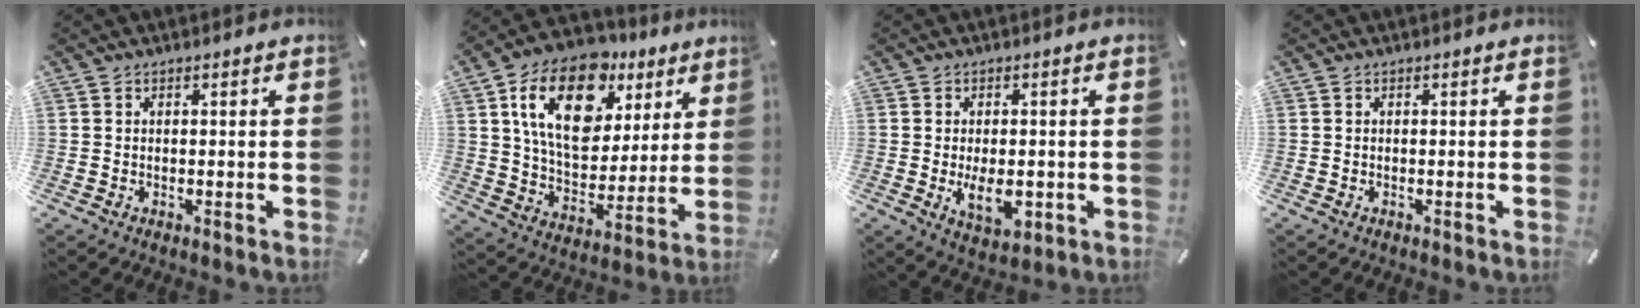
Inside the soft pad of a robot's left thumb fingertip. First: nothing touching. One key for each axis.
{"total": 20.1, "fx": 9.6, "fy": 12.9, "fz": 12.2, "tx": -0.210, "ty": -0.036, "tz": 0.170}
{"total": 7.6, "fx": -1.5, "fy": 4.3, "fz": 6.1, "tx": -0.108, "ty": -0.013, "tz": -0.030}
{"total": 0.0}